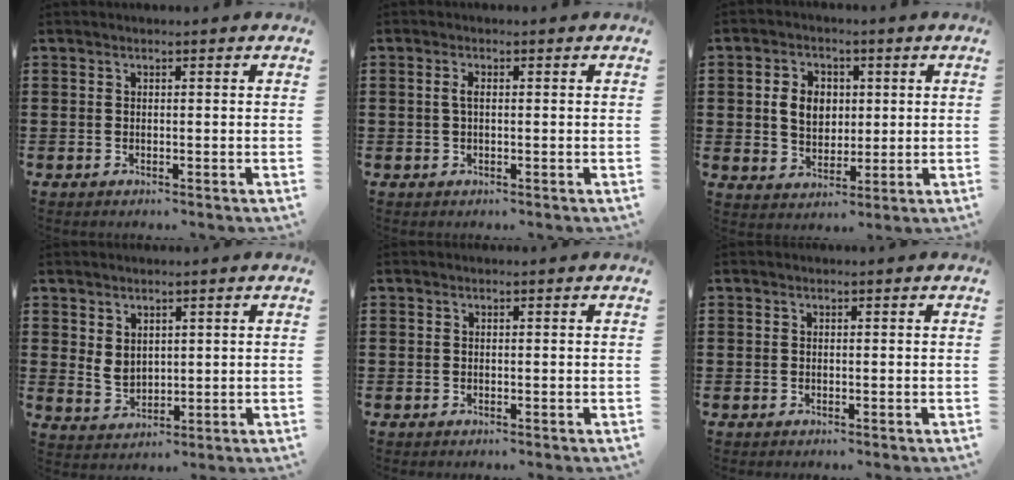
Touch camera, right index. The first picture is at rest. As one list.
[{"total": 1.5, "force": [0.0, 0.5, 1.4], "torque": [-0.034, 0.000, -0.005]}, {"total": 5.9, "force": [0.7, 4.6, 3.6], "torque": [-0.084, 0.010, 0.006]}, {"total": 3.0, "force": [1.9, 2.1, 1.0], "torque": [-0.028, 0.006, 0.037]}, {"total": 0.0}, {"total": 0.0}]